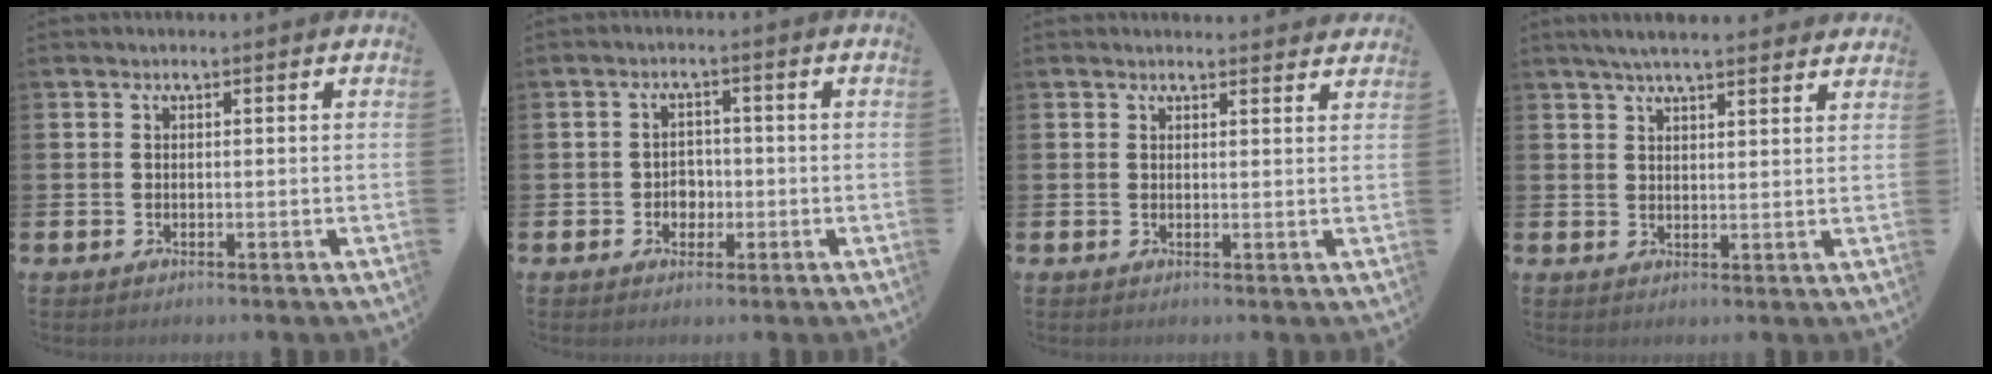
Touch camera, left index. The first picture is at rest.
{"total": 2.5, "force": [-0.6, 2.3, 1.0], "torque": [-0.012, 0.003, -0.019]}
{"total": 1.7, "force": [1.7, 0.2, -0.1], "torque": [0.011, -0.009, 0.029]}
{"total": 4.7, "force": [4.4, 0.5, 1.7], "torque": [-0.039, -0.012, 0.078]}